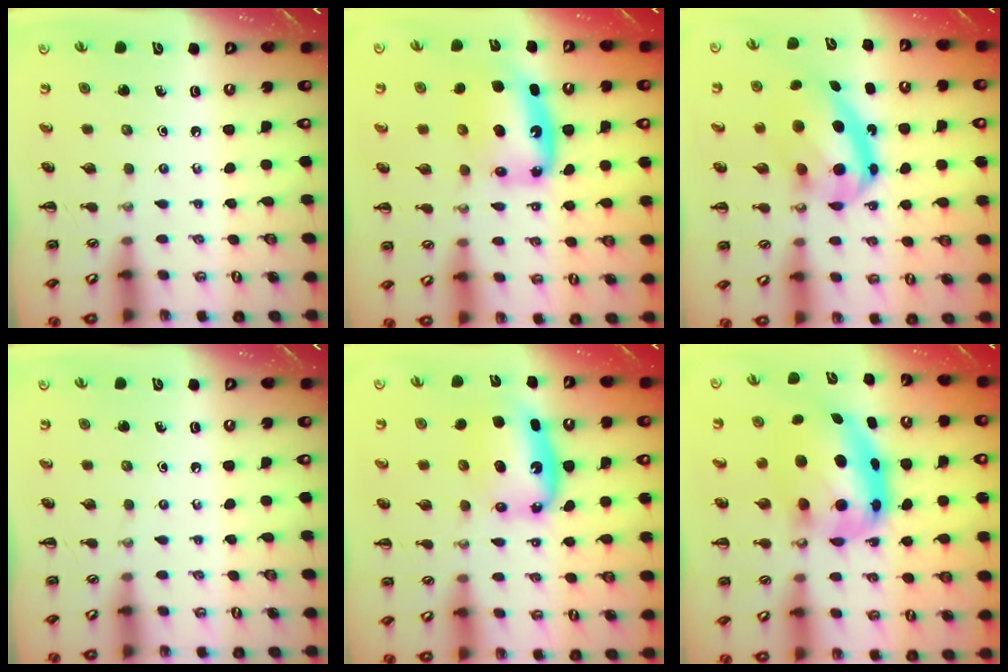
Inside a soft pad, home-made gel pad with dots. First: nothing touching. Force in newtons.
{"total": 10.2, "press": 9.8, "slide": 2.9}
{"total": 16.6, "press": 16.2, "slide": 3.9}
{"total": 0.0}
{"total": 8.5, "press": 8.2, "slide": 2.3}
{"total": 11.3, "press": 10.9, "slide": 2.8}